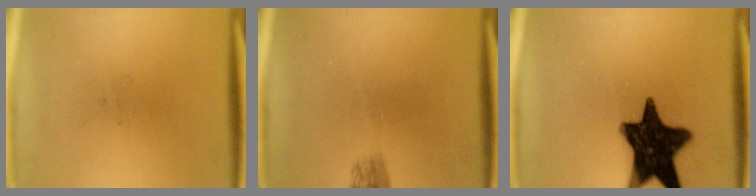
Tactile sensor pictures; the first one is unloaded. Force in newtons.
{"total": 1.6}
{"total": 16.4}